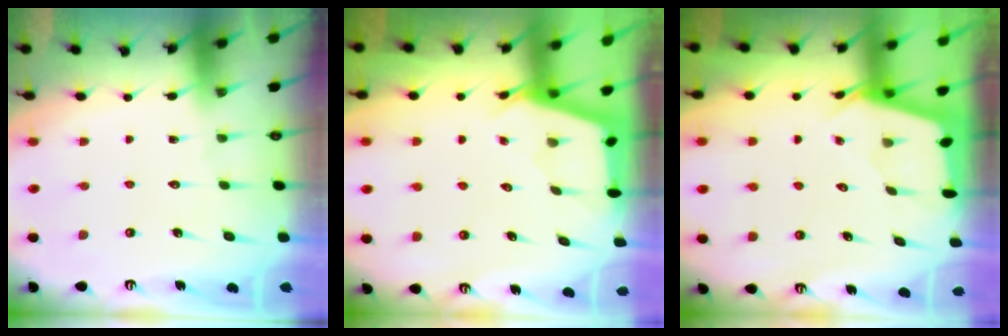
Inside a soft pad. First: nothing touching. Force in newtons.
{"total": 2.7, "press": 2.7, "slide": 0.3}
{"total": 2.4, "press": 2.4, "slide": 0.2}